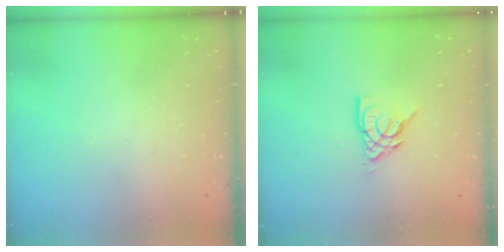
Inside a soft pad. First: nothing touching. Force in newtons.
{"total": 10.2, "press": 10.1, "slide": 1.4}